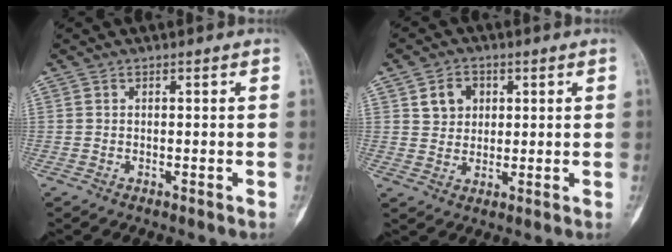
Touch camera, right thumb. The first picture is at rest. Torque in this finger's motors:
{"motor_torque": [-0.43, 0.63, 0.54, 0.07, 0.01]}